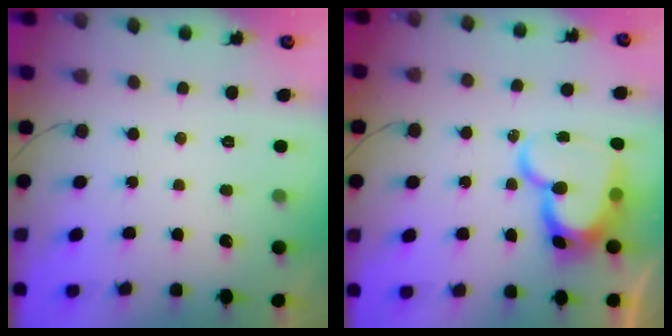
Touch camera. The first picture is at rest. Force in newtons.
{"total": 18.8, "press": 18.7, "slide": 1.5}